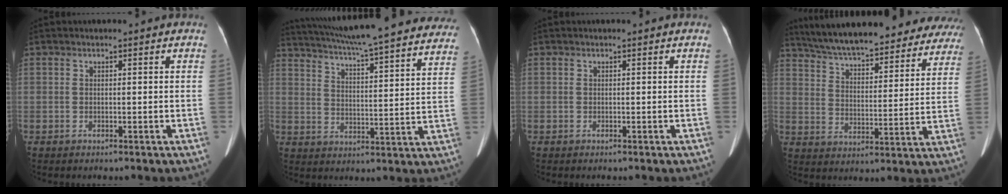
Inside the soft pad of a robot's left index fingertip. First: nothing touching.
{"total": 32.6, "force": [29.3, 3.1, 14.0], "torque": [-0.231, -0.051, 0.367]}
{"total": 0.0}
{"total": 31.3, "force": [27.9, 7.6, 12.2], "torque": [-0.199, -0.026, 0.355]}